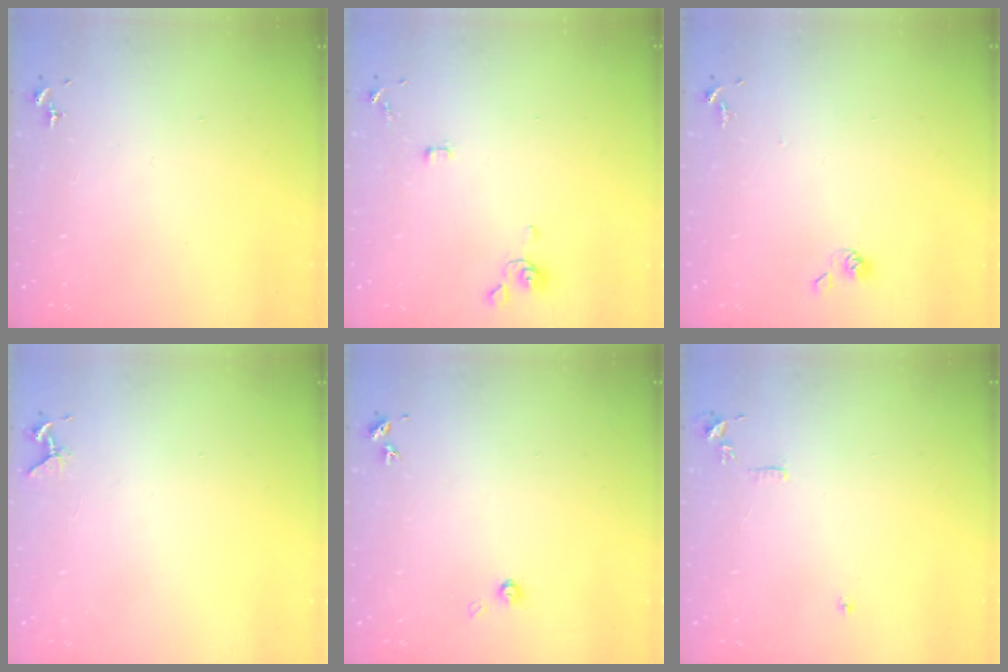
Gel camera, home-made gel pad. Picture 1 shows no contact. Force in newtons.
{"total": 3.4, "press": 3.4, "slide": 0.7}
{"total": 5.5, "press": 5.4, "slide": 0.9}
{"total": 4.2, "press": 4.2, "slide": 0.4}
{"total": 3.5, "press": 3.5, "slide": 0.4}
{"total": 7.8, "press": 7.8, "slide": 0.8}